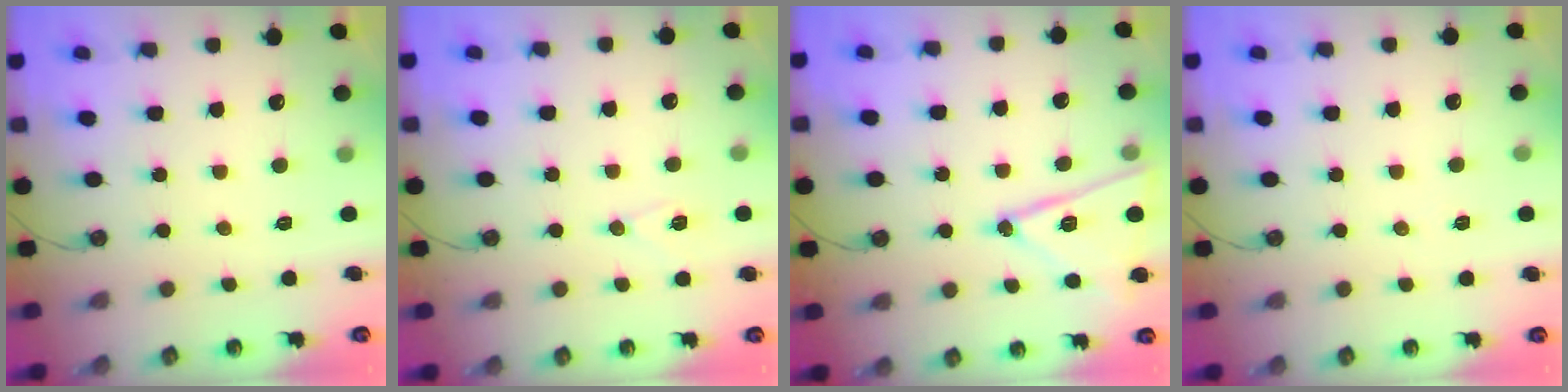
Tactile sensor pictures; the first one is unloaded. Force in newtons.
{"total": 7.2, "press": 7.2, "slide": 0.1}
{"total": 15.2, "press": 15.2, "slide": 0.7}
{"total": 4.8, "press": 2.1, "slide": 4.3}